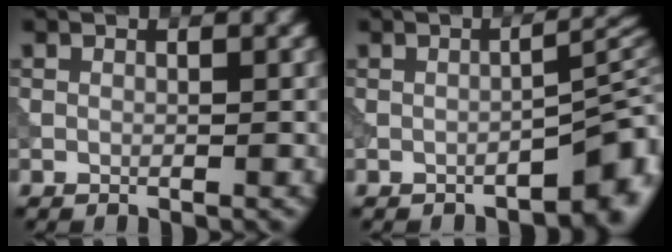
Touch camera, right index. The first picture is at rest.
{"total": 4.4, "force": [-2.5, 1.1, 3.4], "torque": [-0.033, 0.013, -0.037]}